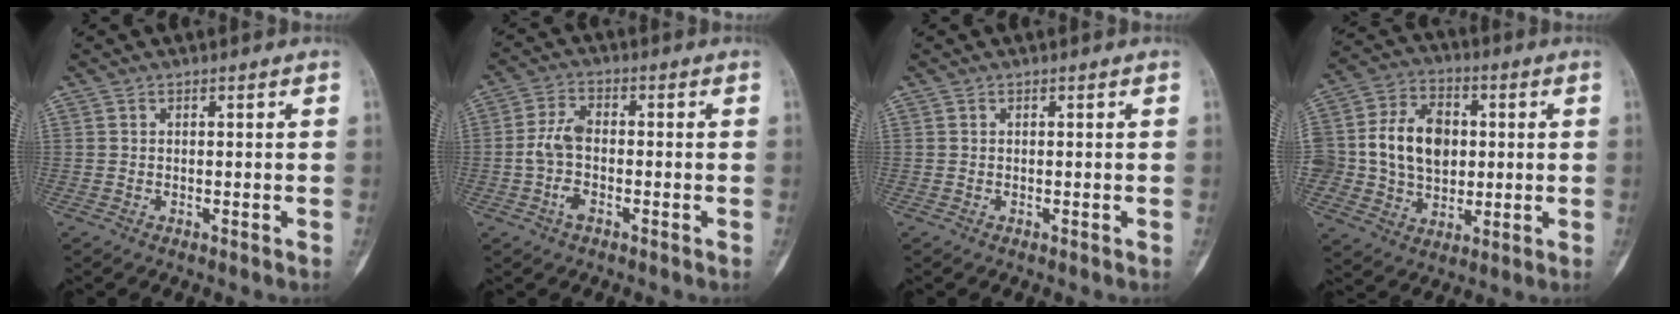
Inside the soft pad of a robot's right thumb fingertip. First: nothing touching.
{"total": 6.0, "force": [-1.5, 3.2, 4.9], "torque": [-0.103, 0.017, -0.037]}
{"total": 0.0}
{"total": 15.9, "force": [1.1, 12.3, 10.0], "torque": [-0.148, 0.017, 0.025]}